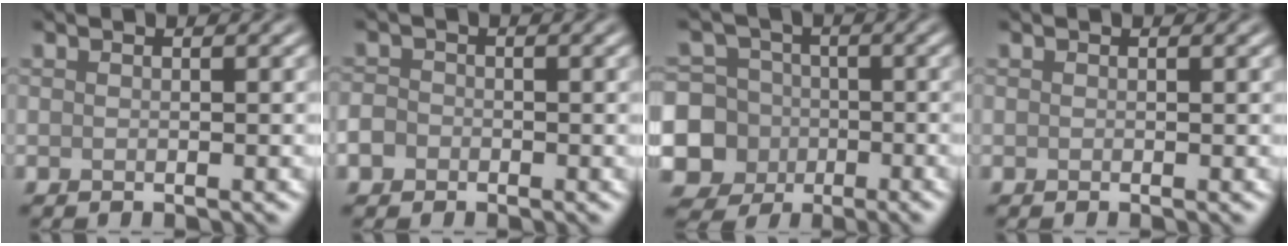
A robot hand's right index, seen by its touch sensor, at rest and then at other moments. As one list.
[{"total": 1.9, "force": [-1.0, 1.5, 0.7], "torque": [-0.006, -0.001, -0.023]}, {"total": 10.7, "force": [-3.0, 10.0, 2.6], "torque": [-0.080, -0.010, -0.073]}, {"total": 0.0}]